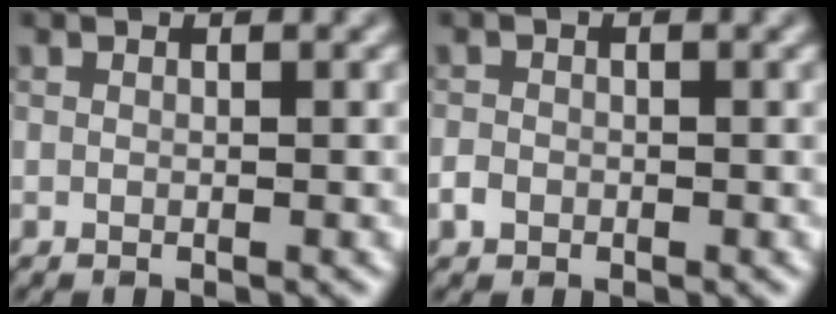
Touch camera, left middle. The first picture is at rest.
{"total": 1.2, "force": [-0.5, 1.0, 0.4], "torque": [-0.005, -0.001, -0.013]}